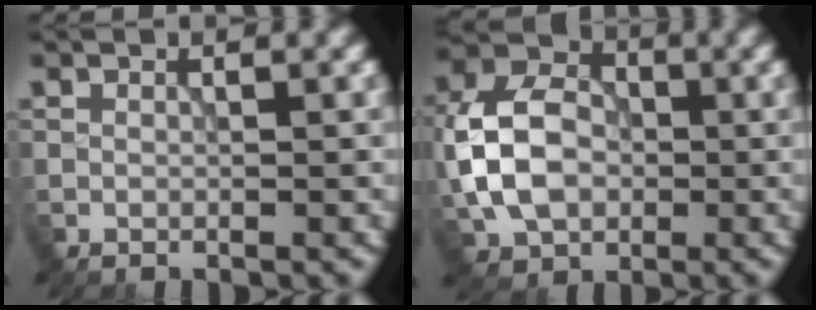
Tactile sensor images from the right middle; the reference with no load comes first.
{"total": 8.1, "force": [-0.9, 6.0, 5.4], "torque": [-0.119, 0.012, -0.029]}